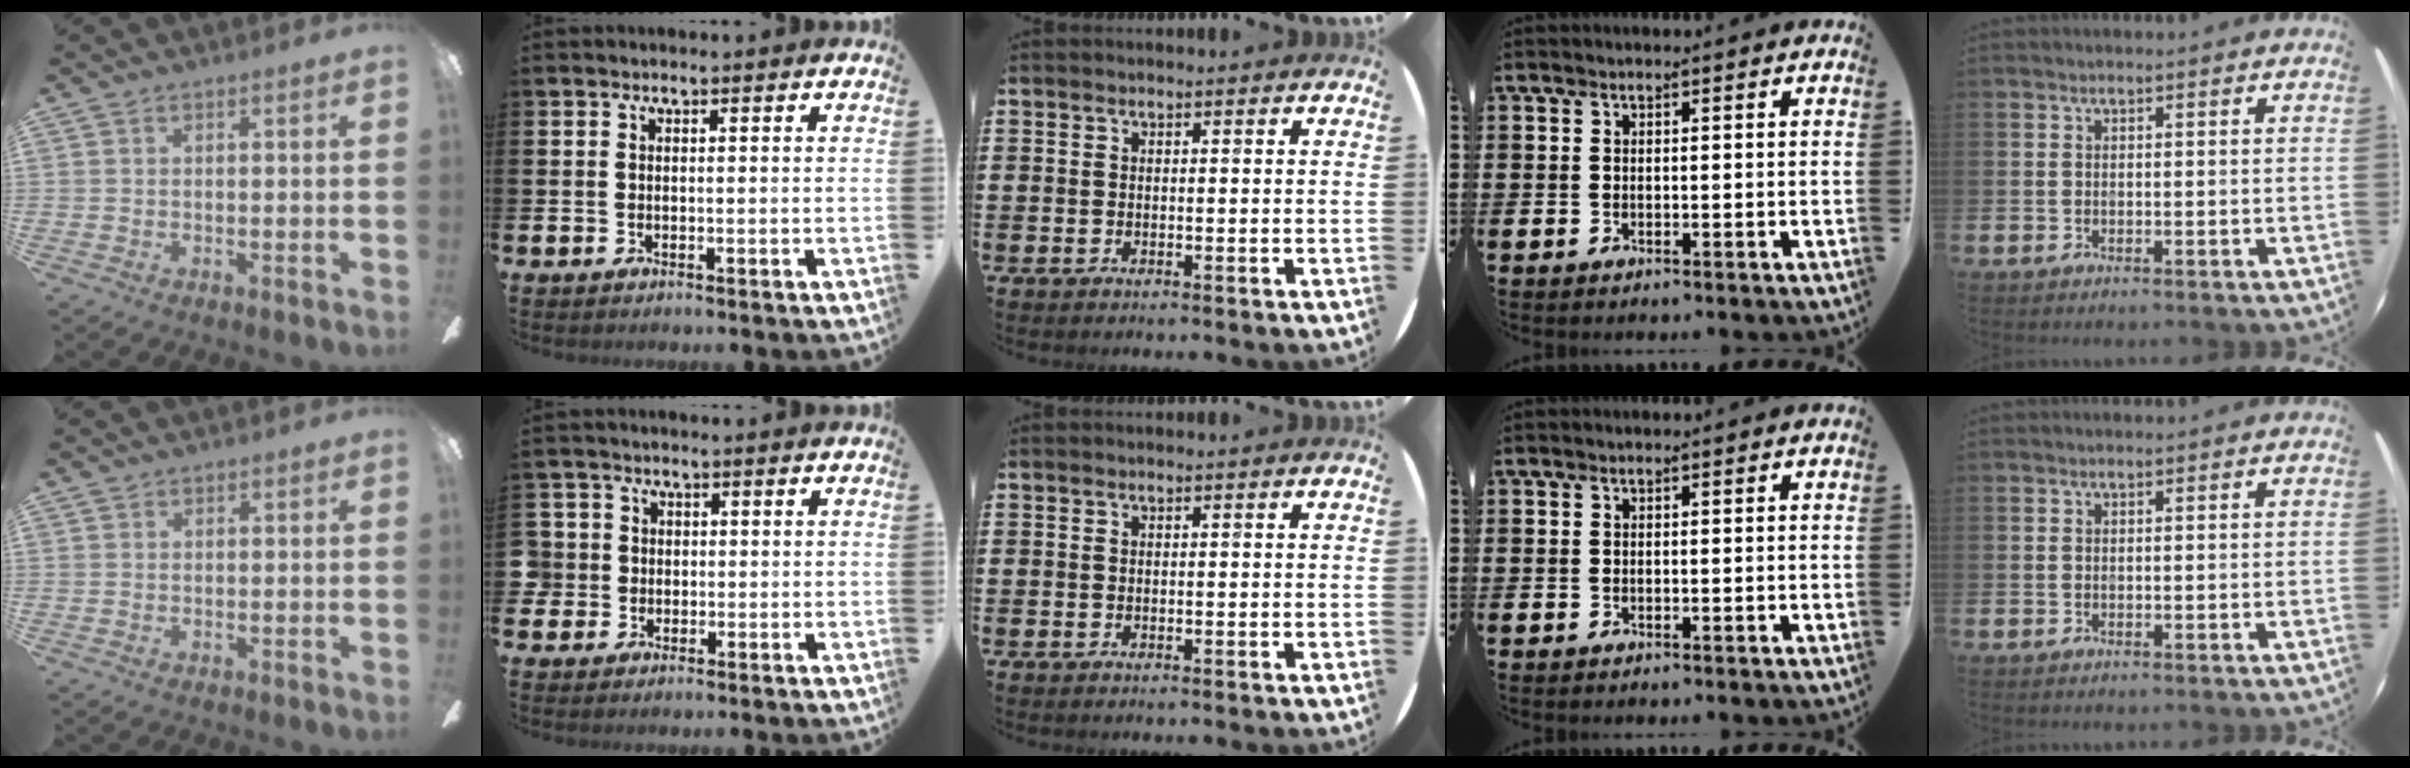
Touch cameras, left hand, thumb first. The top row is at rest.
{"thumb": {"total": 0.6, "force": [0.5, 0.3, -0.1], "torque": [0.004, 0.002, 0.009]}, "index": {"total": 3.0, "force": [0.0, 3.0, 0.1], "torque": [-0.012, 0.010, -0.005]}}